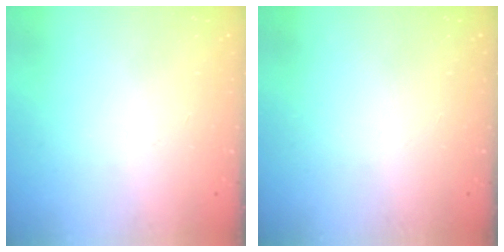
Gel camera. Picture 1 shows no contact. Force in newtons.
{"total": 0.0}